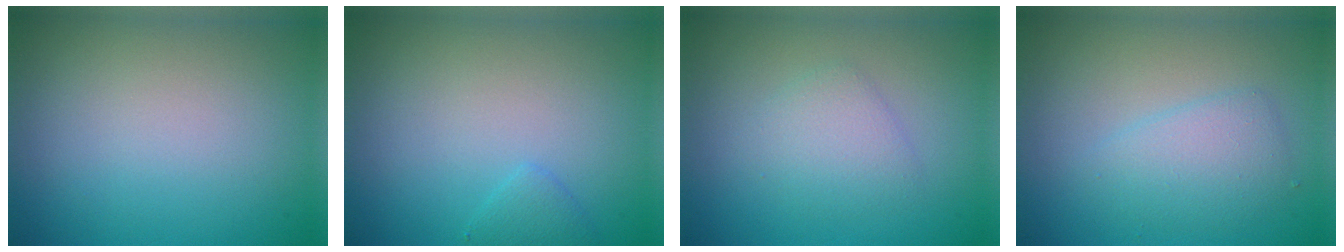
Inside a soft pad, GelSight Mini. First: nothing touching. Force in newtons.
{"total": 1.1, "press": 1.1, "slide": 0.1}
{"total": 2.2, "press": 2.2, "slide": 0.1}
{"total": 2.7, "press": 2.7, "slide": 0.0}